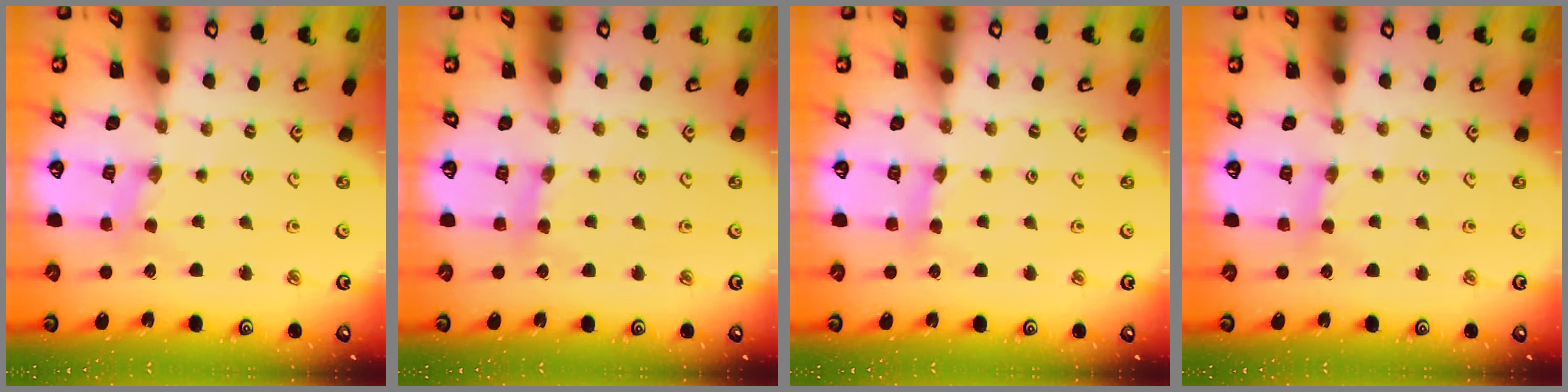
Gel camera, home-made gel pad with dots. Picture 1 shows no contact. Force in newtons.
{"total": 3.1, "press": 3.1, "slide": 0.5}
{"total": 3.1, "press": 3.1, "slide": 0.5}
{"total": 2.2, "press": 2.2, "slide": 0.4}